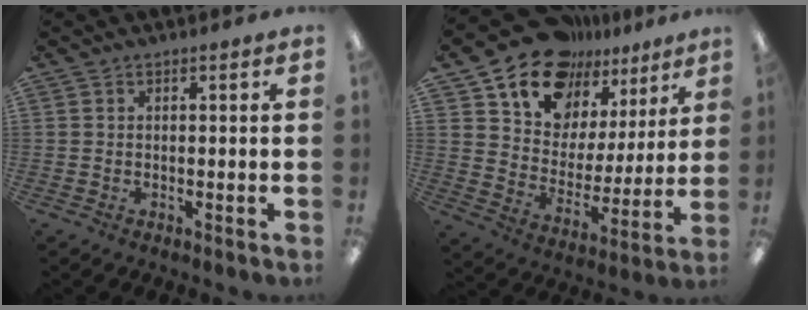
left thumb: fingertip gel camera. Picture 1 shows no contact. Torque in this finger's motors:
{"motor_torque": [0.38, 0.40, 1.35, -1.42, 0.22]}